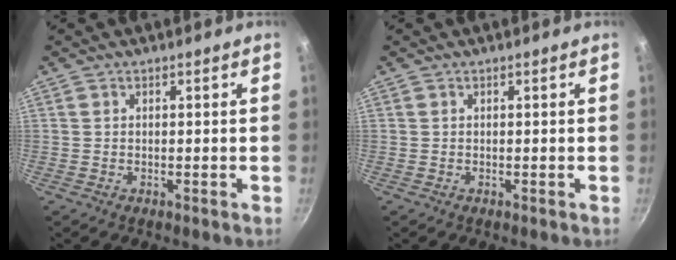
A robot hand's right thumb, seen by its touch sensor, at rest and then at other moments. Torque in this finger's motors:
{"motor_torque": [0.00, 0.00, 0.16, -0.18, 0.00]}